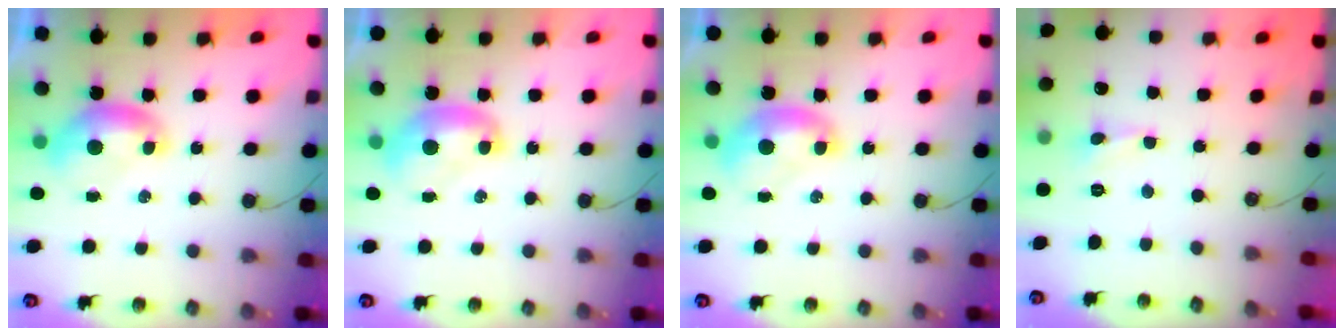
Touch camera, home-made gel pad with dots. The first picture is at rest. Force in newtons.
{"total": 1.8, "press": 1.8, "slide": 0.2}
{"total": 1.1, "press": 1.1, "slide": 0.1}
{"total": 0.6, "press": 0.5, "slide": 0.2}